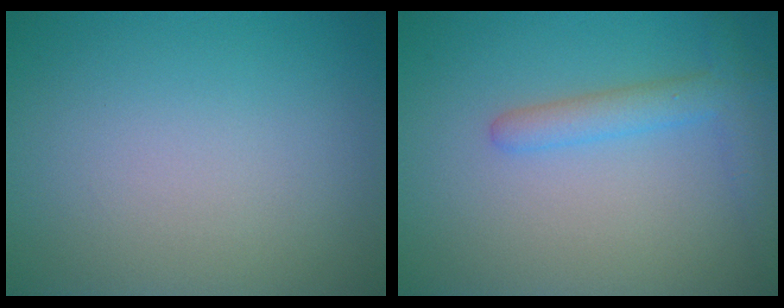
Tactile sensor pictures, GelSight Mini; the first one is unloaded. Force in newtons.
{"total": 2.9, "press": 2.9, "slide": 0.2}